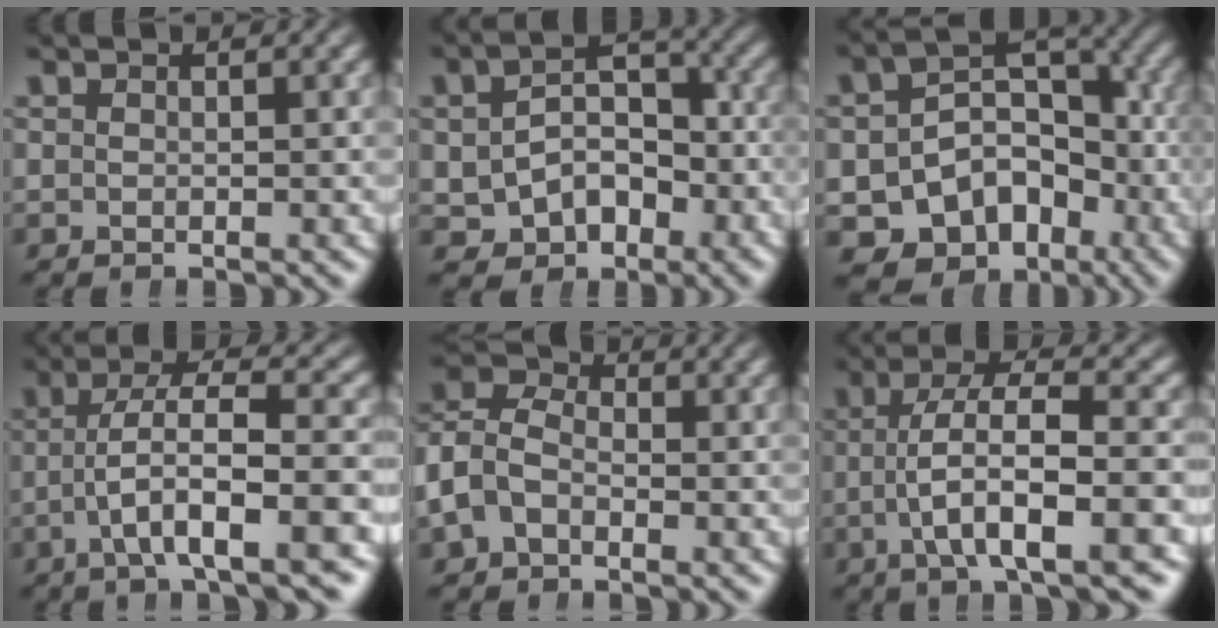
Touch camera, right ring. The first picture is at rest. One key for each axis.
{"total": 7.3, "fx": -1.6, "fy": 6.0, "fz": 3.8, "tx": -0.068, "ty": -0.029, "tz": -0.017}
{"total": 18.6, "fx": -7.1, "fy": 15.4, "fz": 7.6, "tx": -0.170, "ty": -0.069, "tz": -0.107}
{"total": 7.1, "fx": -0.7, "fy": 2.2, "fz": 6.7, "tx": -0.101, "ty": -0.001, "tz": -0.008}
{"total": 8.2, "fx": 0.0, "fy": 7.1, "fz": 4.0, "tx": -0.096, "ty": -0.002, "tz": -0.013}
{"total": 7.0, "fx": -0.4, "fy": 2.0, "fz": 6.6, "tx": -0.113, "ty": -0.004, "tz": -0.002}